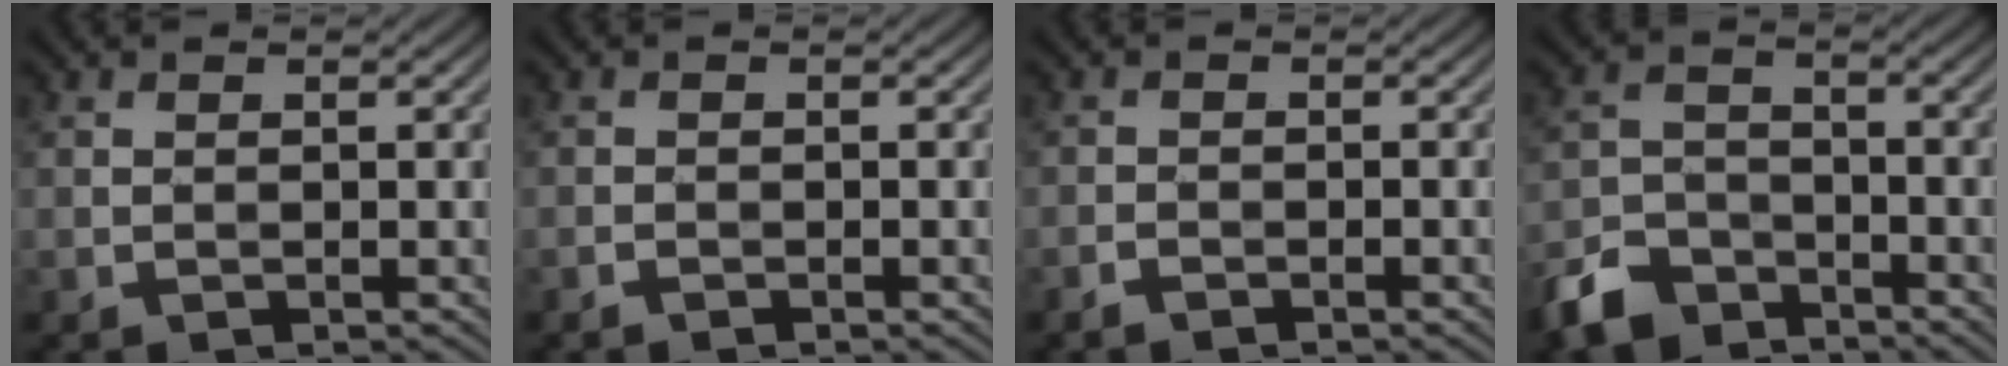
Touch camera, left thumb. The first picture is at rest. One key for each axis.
{"total": 0.9, "fx": -0.7, "fy": 0.3, "fz": 0.4, "tx": -0.009, "ty": 0.002, "tz": -0.014}
{"total": 1.5, "fx": -1.2, "fy": 0.4, "fz": 0.8, "tx": -0.017, "ty": 0.001, "tz": -0.024}
{"total": 6.3, "fx": -5.0, "fy": 3.3, "fz": 2.1, "tx": -0.050, "ty": 0.001, "tz": -0.112}